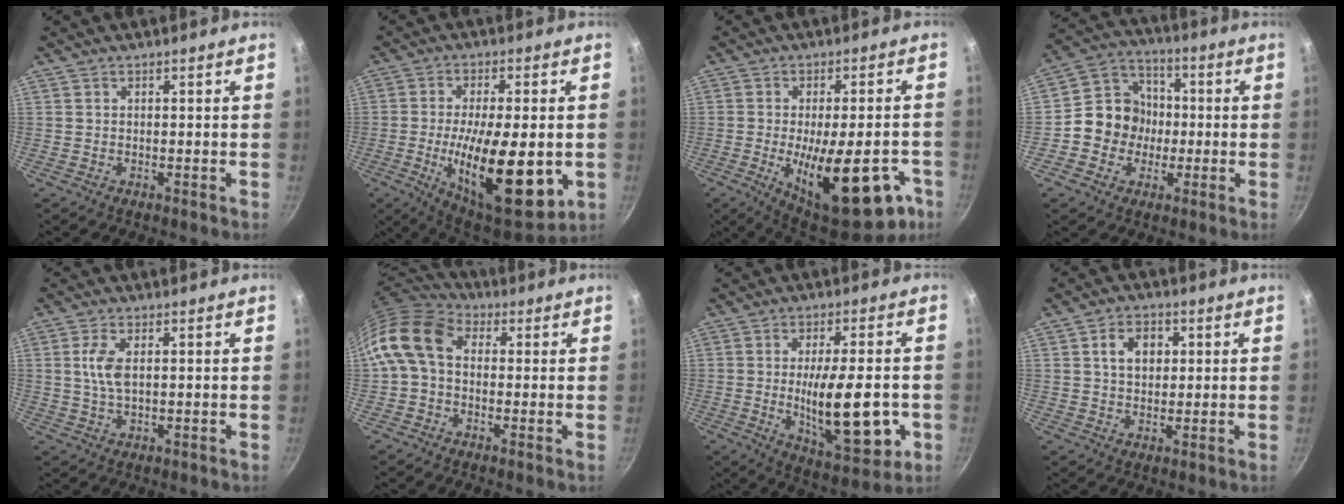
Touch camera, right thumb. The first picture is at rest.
{"total": 20.8, "force": [-3.8, 7.8, 19.0], "torque": [-0.294, -0.003, -0.052]}
{"total": 21.9, "force": [-7.8, 8.7, 18.5], "torque": [-0.226, 0.005, -0.096]}
{"total": 11.1, "force": [-1.7, 10.0, 4.4], "torque": [-0.035, 0.029, -0.049]}
{"total": 5.1, "force": [0.9, 2.3, 4.4], "torque": [-0.093, 0.002, 0.018]}
{"total": 12.4, "force": [1.2, 9.0, 8.4], "torque": [-0.153, 0.029, 0.001]}
{"total": 18.0, "force": [-2.9, 6.6, 16.5], "torque": [-0.235, -0.011, -0.036]}
{"total": 6.2, "force": [1.5, 4.5, 4.0], "torque": [-0.046, 0.004, 0.024]}